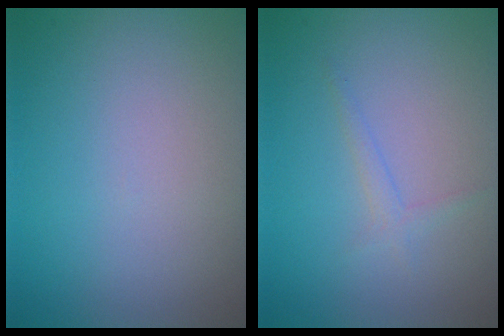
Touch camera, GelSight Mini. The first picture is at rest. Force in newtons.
{"total": 1.0, "press": 1.0, "slide": 0.1}